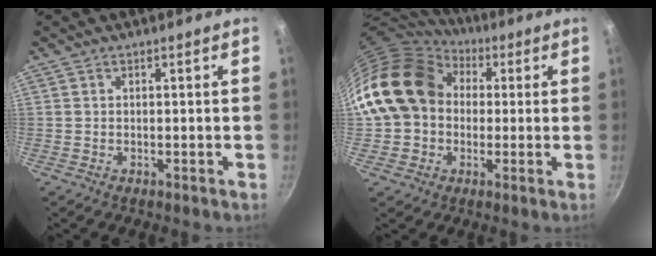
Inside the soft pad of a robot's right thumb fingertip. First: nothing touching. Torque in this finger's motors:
{"motor_torque": [0.21, 1.76, 0.21, -0.08, 0.21]}